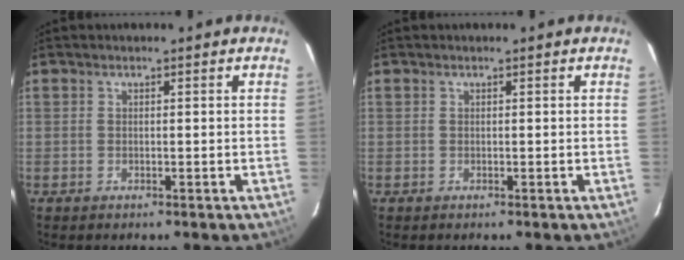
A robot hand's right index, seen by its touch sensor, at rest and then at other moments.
{"total": 0.0}